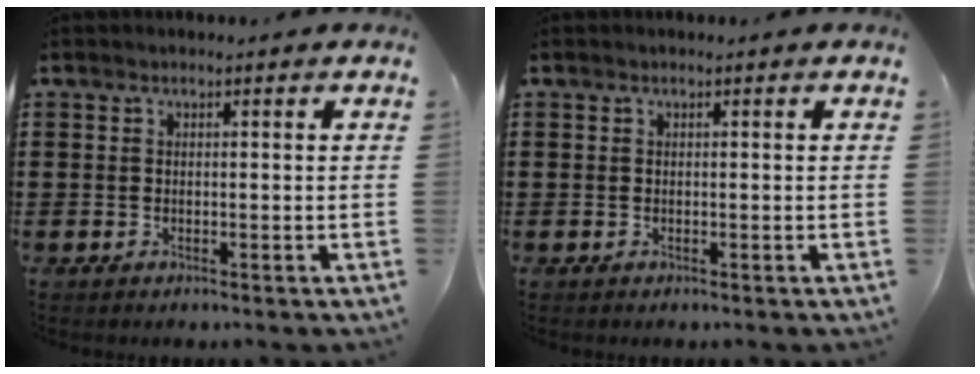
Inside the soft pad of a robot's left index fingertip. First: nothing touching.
{"total": 0.0}